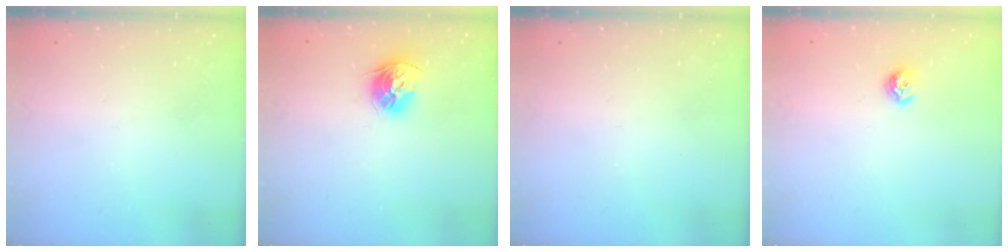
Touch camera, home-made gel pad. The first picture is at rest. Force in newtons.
{"total": 10.6, "press": 10.6, "slide": 1.0}
{"total": 0.0}
{"total": 7.2, "press": 7.1, "slide": 1.0}